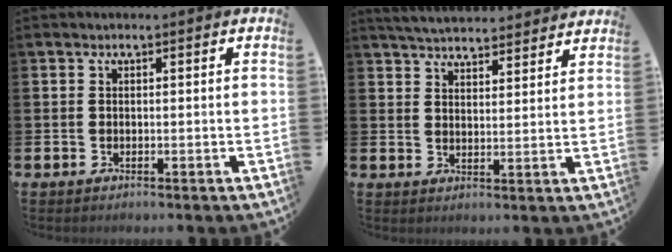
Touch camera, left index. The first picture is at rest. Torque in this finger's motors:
{"motor_torque": [1.05, -1.09, 0.58, 0.06]}